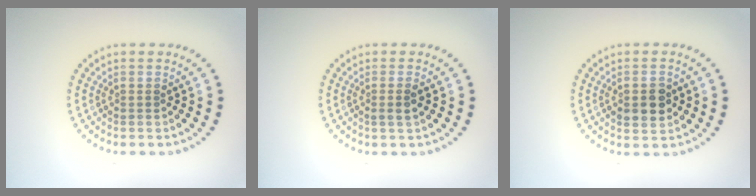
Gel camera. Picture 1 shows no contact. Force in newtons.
{"total": 1.3, "press": 1.1, "slide": 0.6}
{"total": 3.0, "press": 2.9, "slide": 0.2}